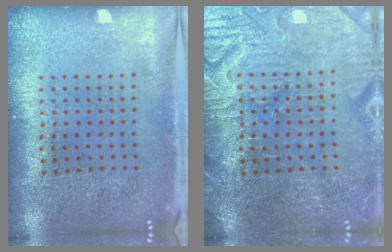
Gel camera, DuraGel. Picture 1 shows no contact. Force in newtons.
{"total": 3.9, "press": 3.8, "slide": 1.0}